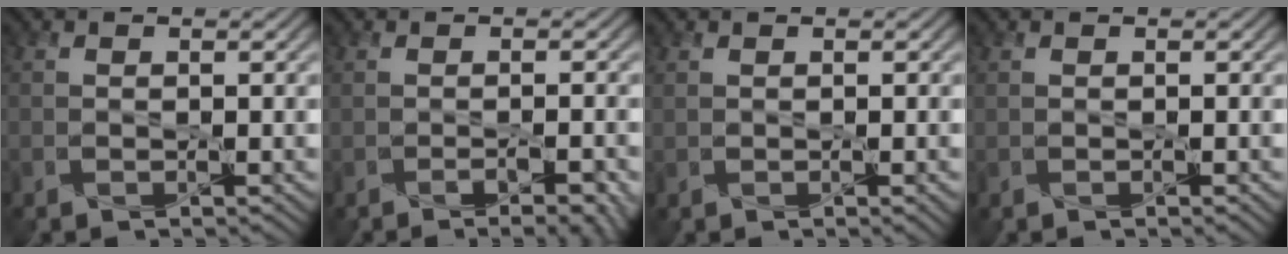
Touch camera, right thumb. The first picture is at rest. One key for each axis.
{"total": 4.0, "fx": -2.2, "fy": 1.0, "fz": 3.2, "tx": -0.041, "ty": 0.003, "tz": -0.023}
{"total": 1.2, "fx": 0.1, "fy": 0.4, "fz": 1.1, "tx": -0.023, "ty": -0.002, "tz": 0.009}
{"total": 0.6, "fx": -0.1, "fy": 0.1, "fz": 0.6, "tx": -0.011, "ty": 0.000, "tz": 0.000}